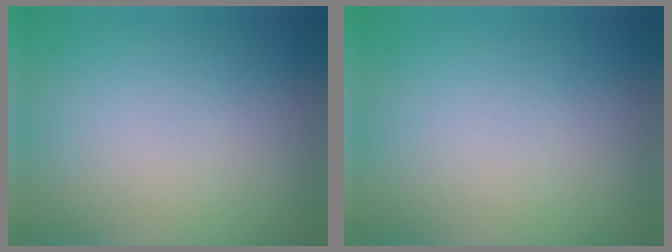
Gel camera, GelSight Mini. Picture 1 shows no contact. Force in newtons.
{"total": 0.0}